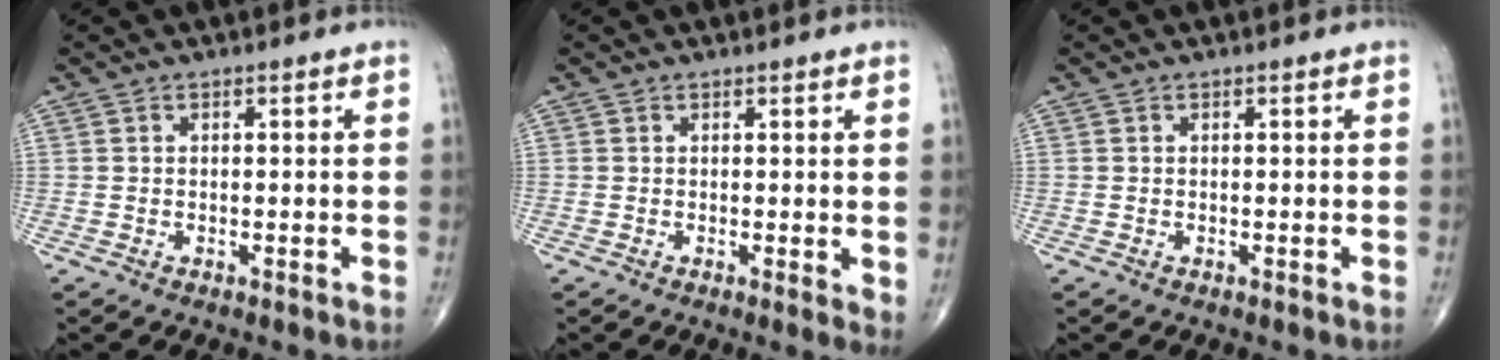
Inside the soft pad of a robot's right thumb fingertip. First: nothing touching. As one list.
[{"total": 2.1, "force": [0.7, 0.7, 1.9], "torque": [-0.027, -0.010, 0.008]}, {"total": 0.0}]